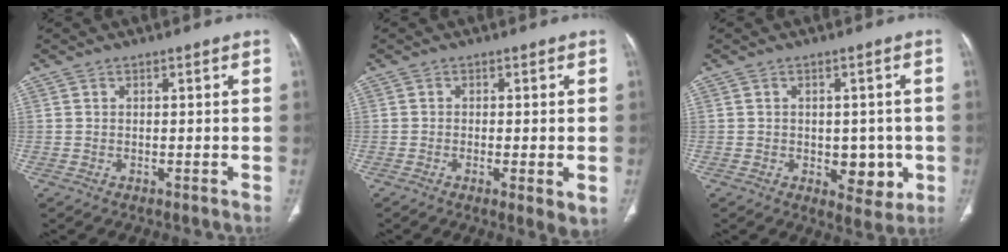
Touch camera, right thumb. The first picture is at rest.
{"total": 7.4, "force": [-2.3, 1.9, 6.7], "torque": [-0.101, -0.018, -0.033]}
{"total": 7.0, "force": [-1.4, 4.5, 5.2], "torque": [-0.031, -0.004, -0.010]}